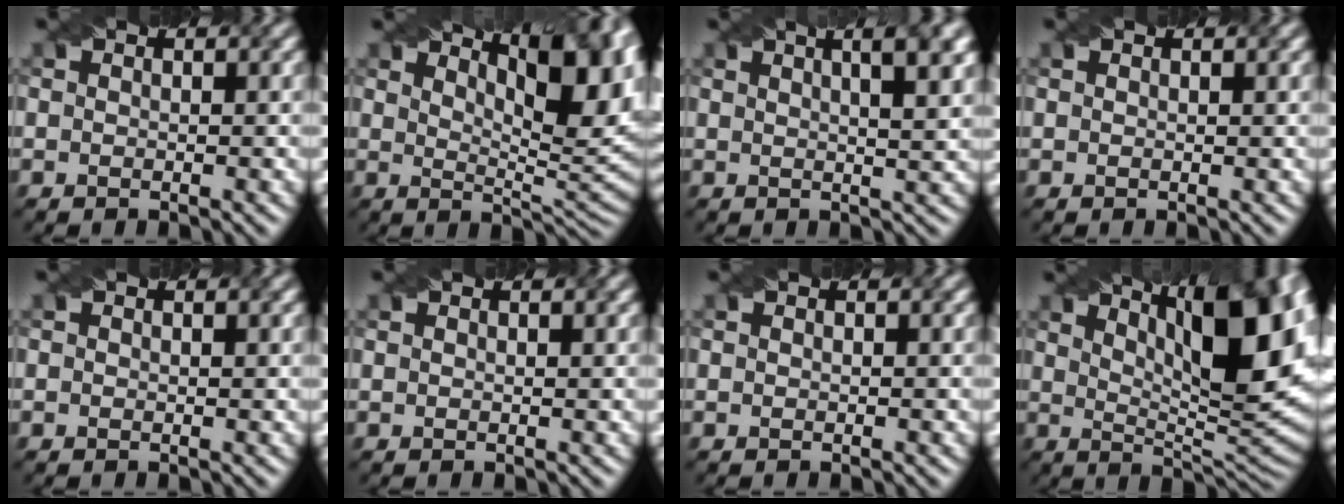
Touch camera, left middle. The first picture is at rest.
{"total": 11.9, "force": [6.1, 4.2, 9.3], "torque": [-0.096, 0.025, 0.078]}
{"total": 8.2, "force": [4.0, 3.4, 6.3], "torque": [-0.034, 0.047, 0.026]}
{"total": 0.7, "force": [0.6, 0.0, 0.4], "torque": [-0.010, 0.001, 0.005]}
{"total": 0.0}
{"total": 0.7, "force": [0.5, 0.0, 0.4], "torque": [-0.009, 0.001, 0.005]}
{"total": 0.0}
{"total": 12.8, "force": [5.5, 3.5, 11.0], "torque": [-0.145, 0.008, 0.092]}